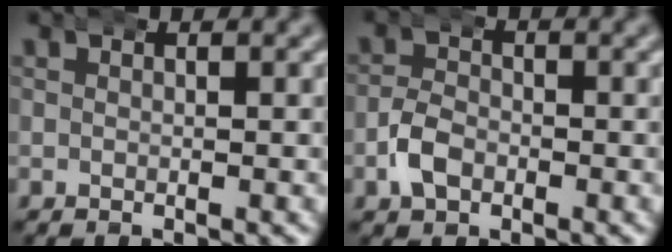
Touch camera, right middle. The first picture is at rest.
{"total": 2.5, "force": [-1.2, 1.7, 1.3], "torque": [-0.031, -0.001, -0.024]}